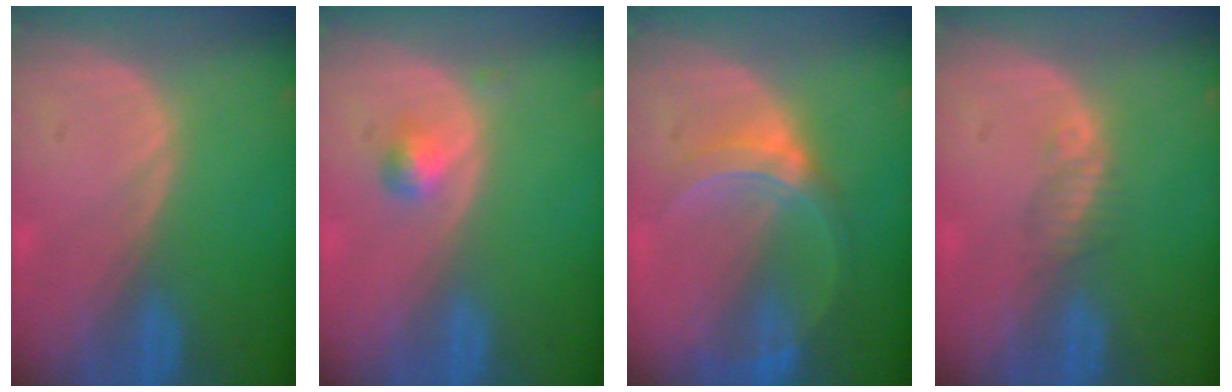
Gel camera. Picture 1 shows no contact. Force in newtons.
{"total": 2.0, "press": 2.0, "slide": 0.2}
{"total": 5.9, "press": 5.8, "slide": 0.8}
{"total": 1.8, "press": 1.6, "slide": 0.8}